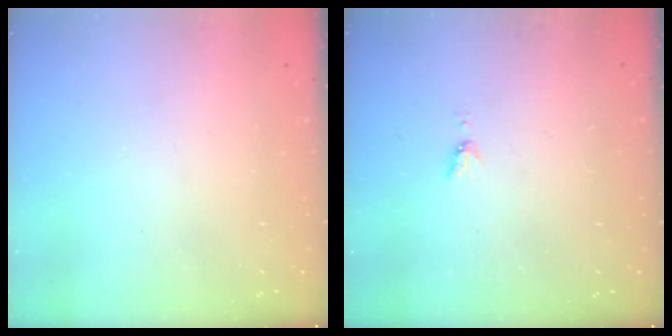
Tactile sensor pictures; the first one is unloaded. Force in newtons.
{"total": 4.4, "press": 4.4, "slide": 0.6}